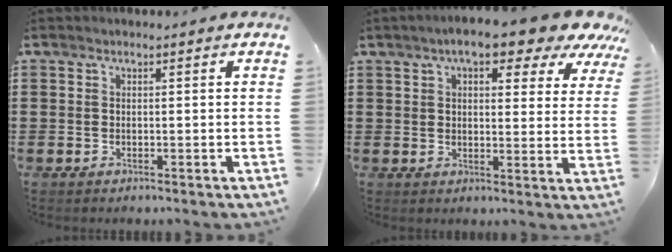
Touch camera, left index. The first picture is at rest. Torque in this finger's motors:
{"motor_torque": [1.51, -0.62, 1.05, 0.21]}